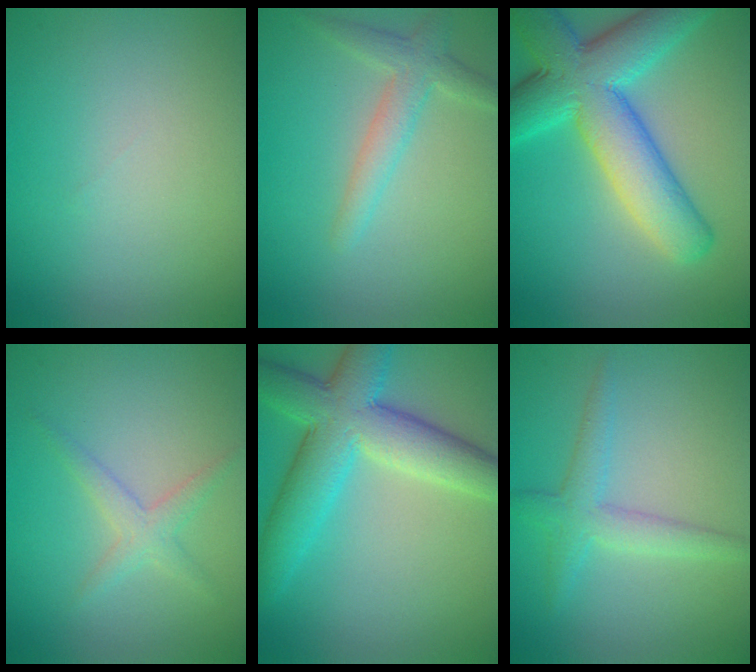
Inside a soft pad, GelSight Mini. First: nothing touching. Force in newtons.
{"total": 2.7, "press": 2.7, "slide": 0.3}
{"total": 9.8, "press": 9.8, "slide": 0.3}
{"total": 1.9, "press": 1.9, "slide": 0.1}
{"total": 7.9, "press": 7.9, "slide": 0.2}
{"total": 2.7, "press": 2.7, "slide": 0.2}